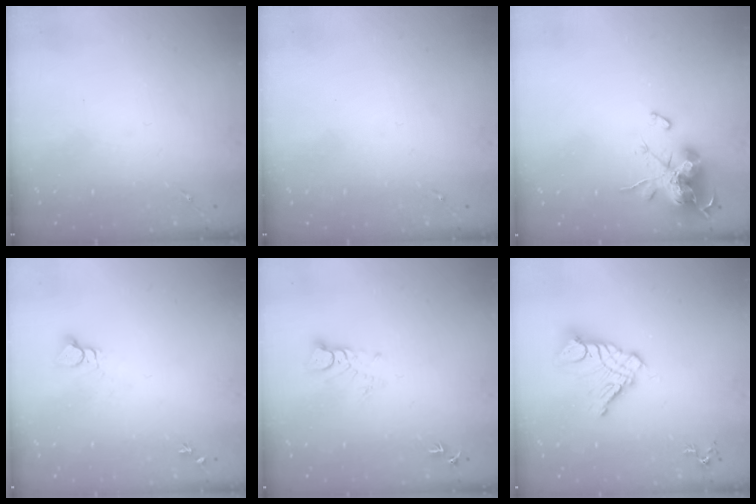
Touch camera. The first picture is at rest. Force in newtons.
{"total": 0.0}
{"total": 16.4, "press": 16.4, "slide": 0.1}
{"total": 3.9, "press": 3.9, "slide": 0.2}
{"total": 4.3, "press": 4.3, "slide": 0.4}
{"total": 12.8, "press": 12.7, "slide": 1.4}